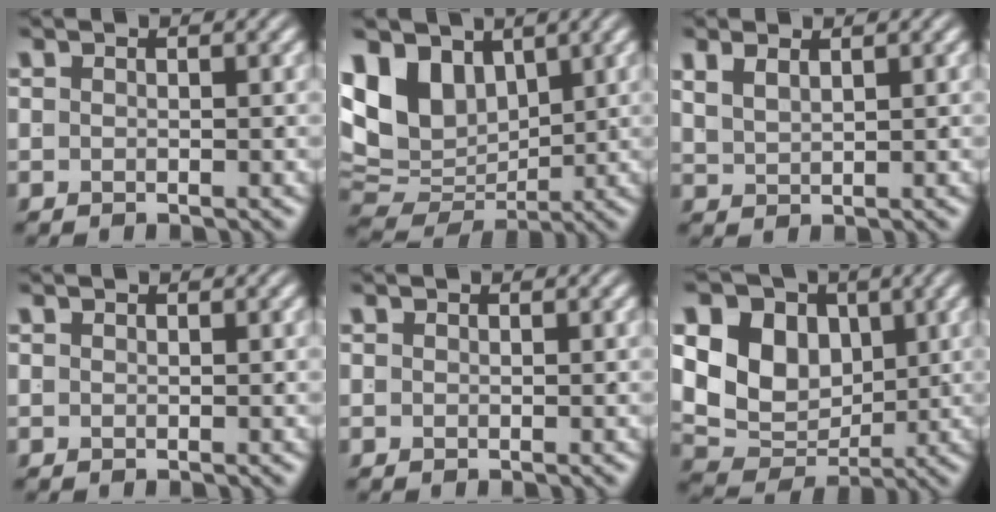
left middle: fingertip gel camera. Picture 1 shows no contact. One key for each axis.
{"total": 10.3, "fx": 1.2, "fy": 8.0, "fz": 6.4, "tx": -0.135, "ty": -0.034, "tz": 0.038}
{"total": 1.6, "fx": 1.4, "fy": 0.1, "fz": 0.8, "tx": -0.012, "ty": -0.003, "tz": 0.038}
{"total": 0.0}
{"total": 0.0}
{"total": 13.2, "fx": 1.7, "fy": 11.1, "fz": 7.0, "tx": -0.140, "ty": -0.022, "tz": 0.029}